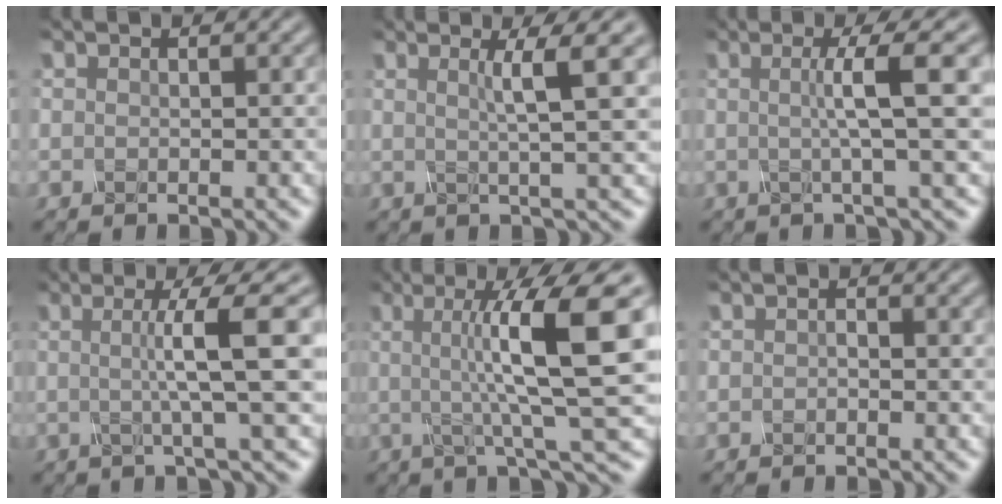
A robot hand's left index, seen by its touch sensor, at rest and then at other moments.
{"total": 4.3, "force": [1.3, 0.5, 4.1], "torque": [-0.063, 0.008, 0.017]}
{"total": 5.2, "force": [0.5, 0.6, 5.1], "torque": [-0.079, 0.011, 0.002]}
{"total": 6.5, "force": [0.6, 0.8, 6.4], "torque": [-0.098, 0.011, 0.005]}
{"total": 11.2, "force": [1.4, 2.3, 10.9], "torque": [-0.143, 0.006, 0.022]}
{"total": 0.5, "force": [-0.2, 0.3, 0.4], "torque": [-0.006, 0.001, -0.003]}